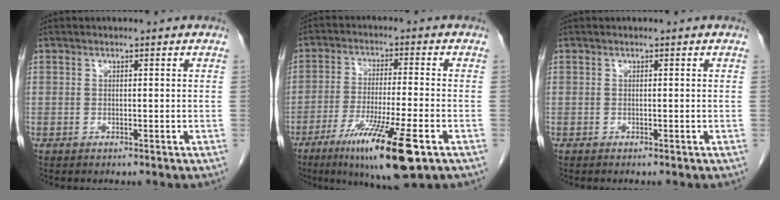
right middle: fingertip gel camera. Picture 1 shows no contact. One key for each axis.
{"total": 13.9, "fx": -7.2, "fy": 0.7, "fz": 11.9, "tx": -0.211, "ty": -0.041, "tz": -0.116}
{"total": 0.0}